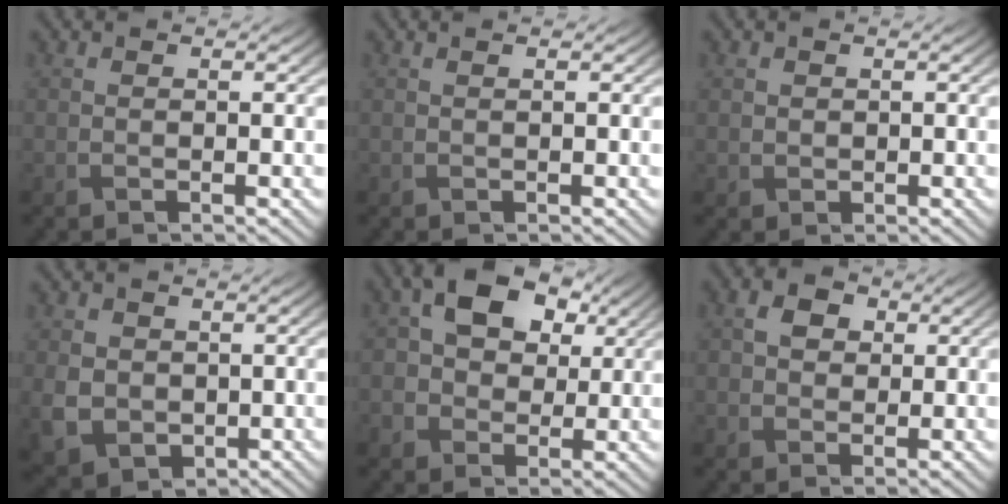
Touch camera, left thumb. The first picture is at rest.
{"total": 0.0}
{"total": 1.0, "force": [0.2, 1.0, 0.2], "torque": [-0.008, -0.005, 0.005]}
{"total": 5.3, "force": [-0.3, 4.5, 2.7], "torque": [-0.085, -0.015, -0.006]}
{"total": 9.1, "force": [2.3, 7.0, 5.4], "torque": [-0.121, 0.020, 0.034]}
{"total": 3.2, "force": [0.6, 2.6, 1.7], "torque": [-0.042, 0.005, 0.004]}